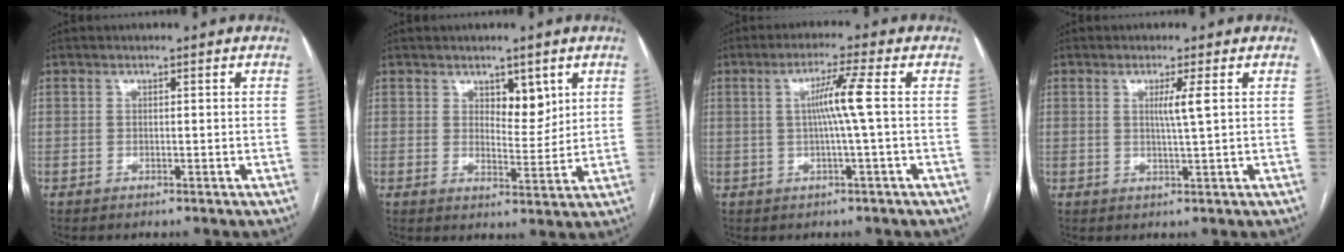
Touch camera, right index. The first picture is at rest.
{"total": 4.7, "force": [2.5, 2.3, 3.3], "torque": [-0.044, -0.006, 0.040]}
{"total": 5.5, "force": [0.4, -1.2, 5.4], "torque": [-0.098, 0.006, 0.010]}
{"total": 2.7, "force": [0.7, -0.5, 2.5], "torque": [-0.048, -0.004, 0.012]}